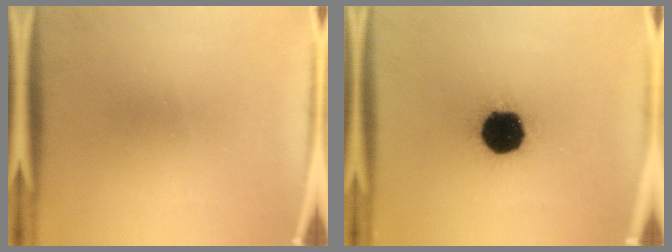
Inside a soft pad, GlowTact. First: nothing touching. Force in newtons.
{"total": 18.2}